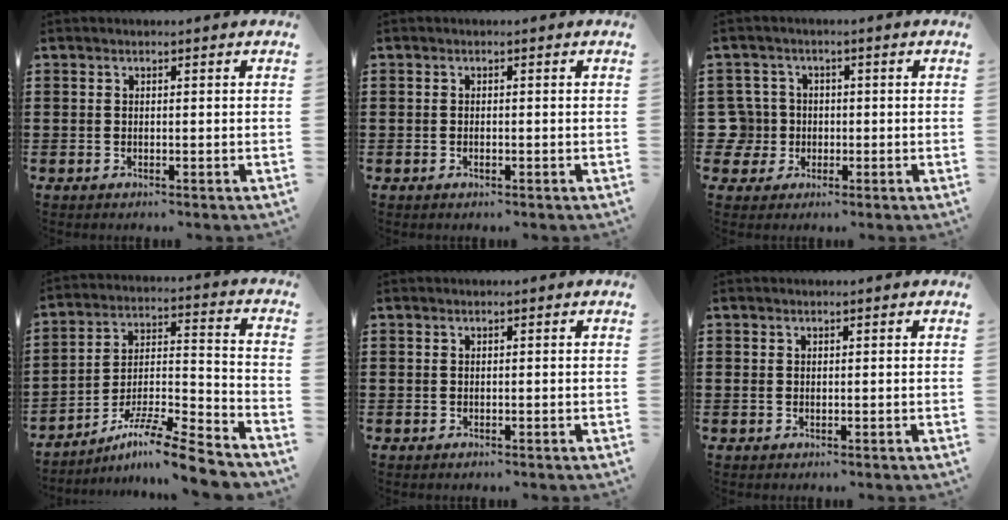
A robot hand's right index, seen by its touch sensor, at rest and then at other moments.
{"total": 0.7, "force": [-0.3, 0.3, 0.5], "torque": [-0.011, -0.002, -0.005]}
{"total": 5.0, "force": [-0.4, 4.9, 1.1], "torque": [-0.061, 0.009, -0.015]}
{"total": 10.1, "force": [-8.6, 0.4, 5.2], "torque": [-0.083, 0.017, -0.169]}
{"total": 0.0}
{"total": 0.6, "force": [0.1, 0.5, 0.2], "torque": [-0.006, 0.004, 0.002]}